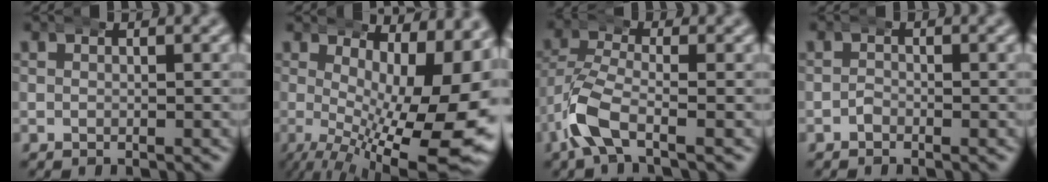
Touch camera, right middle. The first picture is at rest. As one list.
[{"total": 10.5, "force": [-1.4, 4.1, 9.6], "torque": [-0.128, -0.039, -0.004]}, {"total": 4.4, "force": [-2.0, 2.2, 3.2], "torque": [-0.096, -0.024, -0.028]}, {"total": 0.7, "force": [-0.5, 0.4, -0.1], "torque": [-0.006, -0.003, -0.013]}]